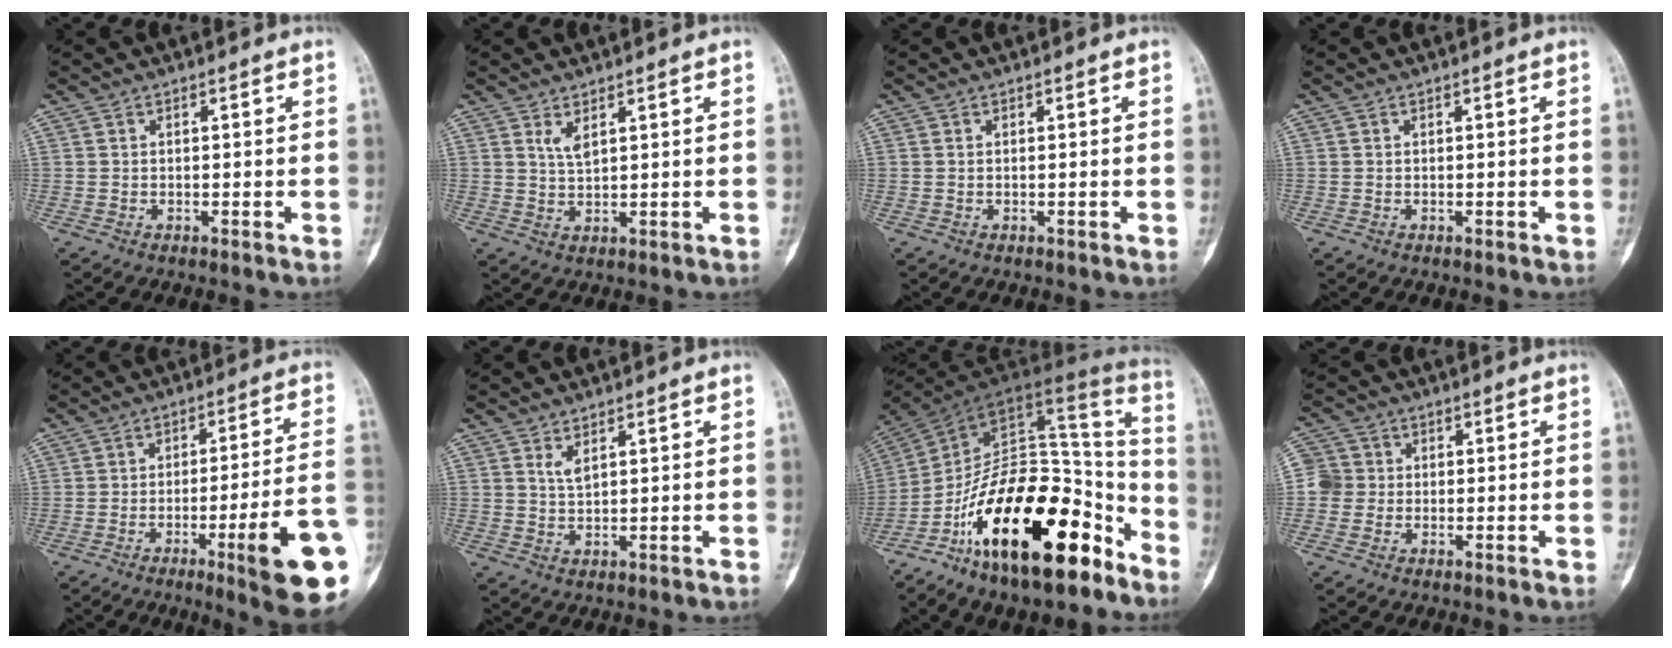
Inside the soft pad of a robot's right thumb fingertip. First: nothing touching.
{"total": 2.4, "force": [1.5, 0.9, 1.7], "torque": [-0.034, -0.010, 0.036]}
{"total": 0.0}
{"total": 0.0}
{"total": 17.2, "force": [-6.2, 1.9, 15.9], "torque": [-0.180, 0.017, -0.082]}
{"total": 1.9, "force": [1.3, 0.8, 1.2], "torque": [-0.025, -0.008, 0.030]}
{"total": 28.5, "force": [-15.8, 13.2, 19.7], "torque": [-0.262, 0.102, -0.260]}
{"total": 4.4, "force": [-0.3, 4.3, 0.7], "torque": [0.011, 0.010, -0.018]}